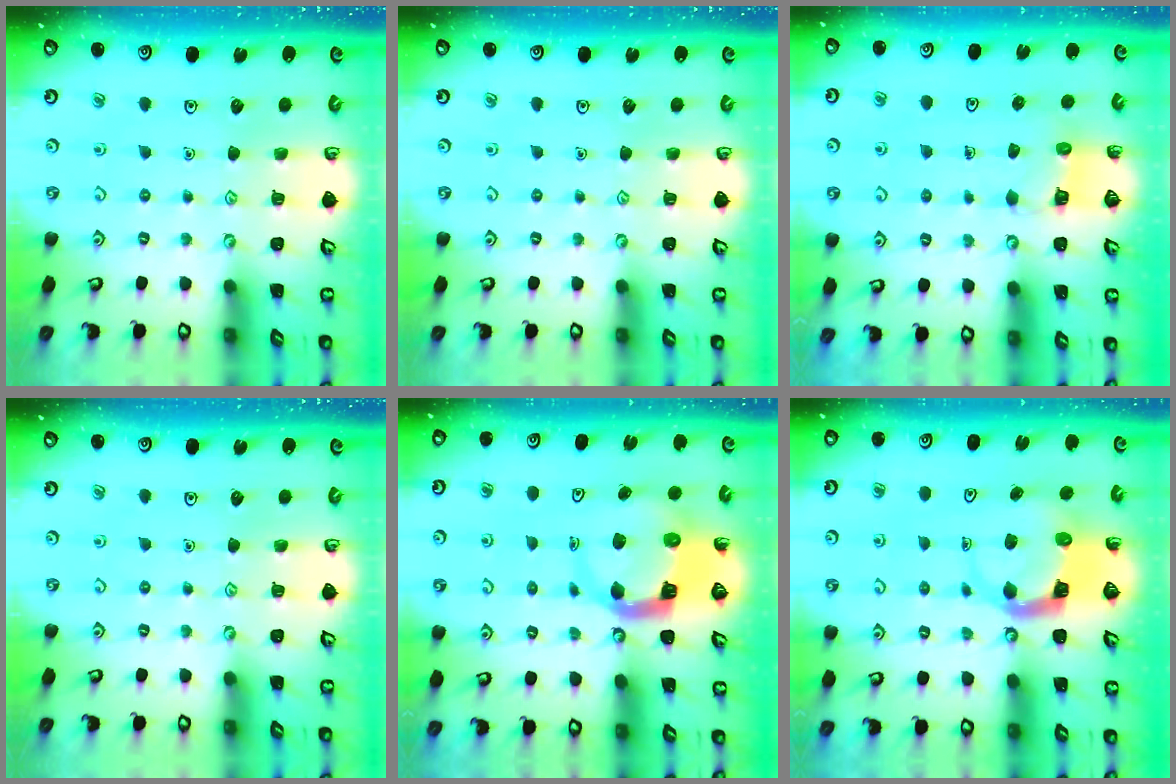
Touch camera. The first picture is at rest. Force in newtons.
{"total": 0.0}
{"total": 3.7, "press": 3.7, "slide": 0.4}
{"total": 0.0}
{"total": 5.9, "press": 5.8, "slide": 1.0}
{"total": 4.1, "press": 4.1, "slide": 0.3}